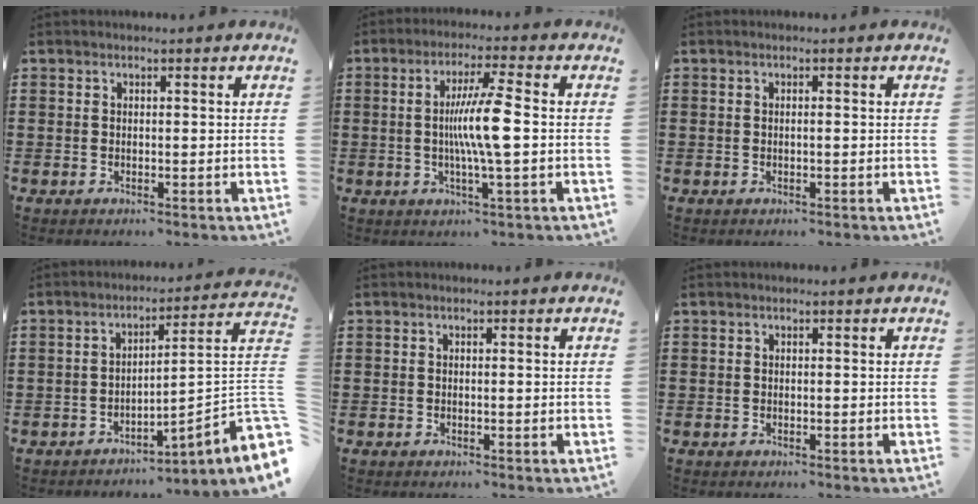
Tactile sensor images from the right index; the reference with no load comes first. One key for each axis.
{"total": 8.4, "fx": -0.3, "fy": 0.1, "fz": 8.4, "tx": -0.156, "ty": -0.008, "tz": -0.014}
{"total": 0.5, "fx": -0.1, "fy": 0.0, "fz": 0.5, "tx": -0.009, "ty": -0.004, "tz": -0.002}
{"total": 3.7, "fx": -1.0, "fy": 0.1, "fz": 3.6, "tx": -0.065, "ty": -0.045, "tz": -0.030}
{"total": 0.5, "fx": -0.3, "fy": 0.0, "fz": 0.4, "tx": -0.007, "ty": -0.004, "tz": -0.004}
{"total": 0.0}